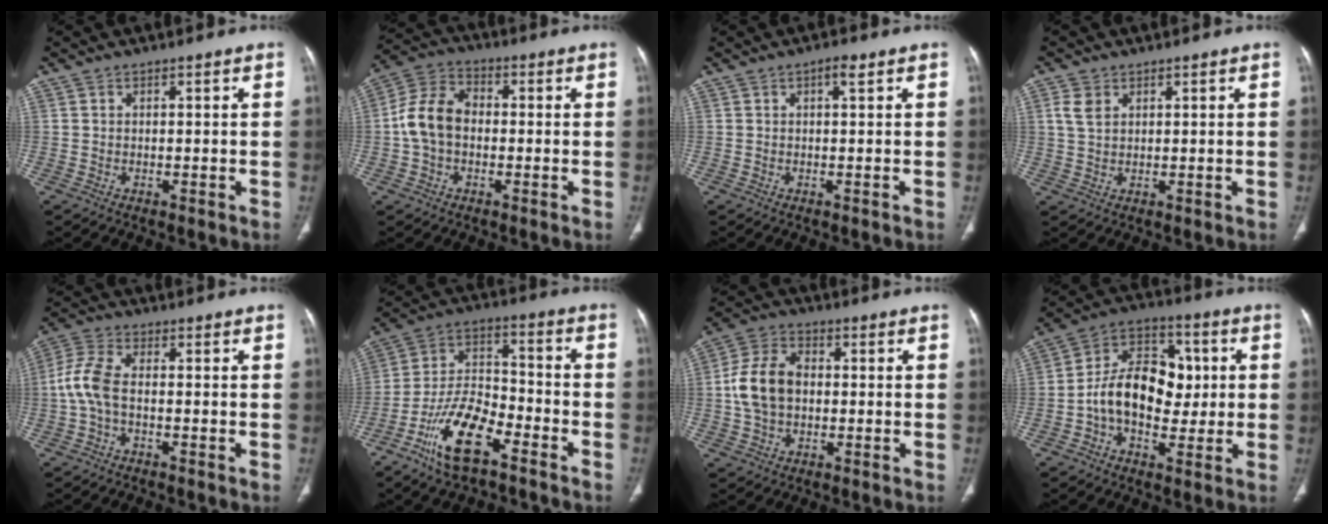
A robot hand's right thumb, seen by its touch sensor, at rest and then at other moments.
{"total": 9.5, "force": [-0.7, 6.8, 6.6], "torque": [-0.124, 0.031, -0.023]}
{"total": 1.6, "force": [0.5, 0.2, 1.5], "torque": [-0.029, 0.002, 0.005]}
{"total": 3.6, "force": [1.5, 2.5, 2.0], "torque": [-0.043, 0.002, 0.035]}
{"total": 6.3, "force": [-1.1, 3.0, 5.5], "torque": [-0.137, 0.019, -0.027]}
{"total": 14.5, "force": [-8.5, 5.8, 10.2], "torque": [-0.193, 0.055, -0.162]}
{"total": 10.5, "force": [-0.1, 7.3, 7.6], "torque": [-0.143, 0.023, -0.006]}
{"total": 15.5, "force": [-0.3, 10.5, 11.4], "torque": [-0.157, 0.033, -0.009]}